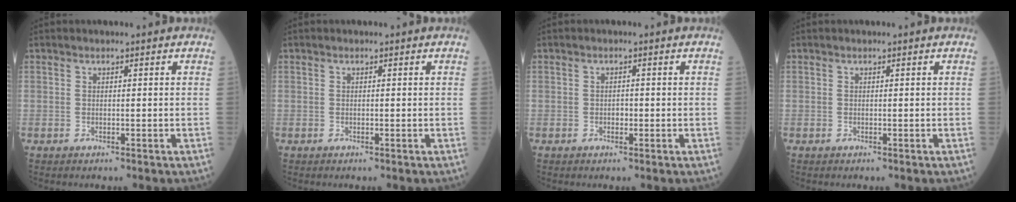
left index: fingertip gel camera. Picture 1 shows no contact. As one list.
[{"total": 0.0}, {"total": 1.0, "force": [-0.4, 0.7, 0.6], "torque": [-0.009, 0.001, -0.010]}, {"total": 0.0}]